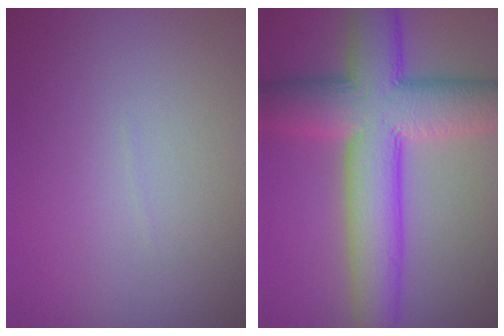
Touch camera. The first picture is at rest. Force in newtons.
{"total": 10.5, "press": 10.5, "slide": 0.3}